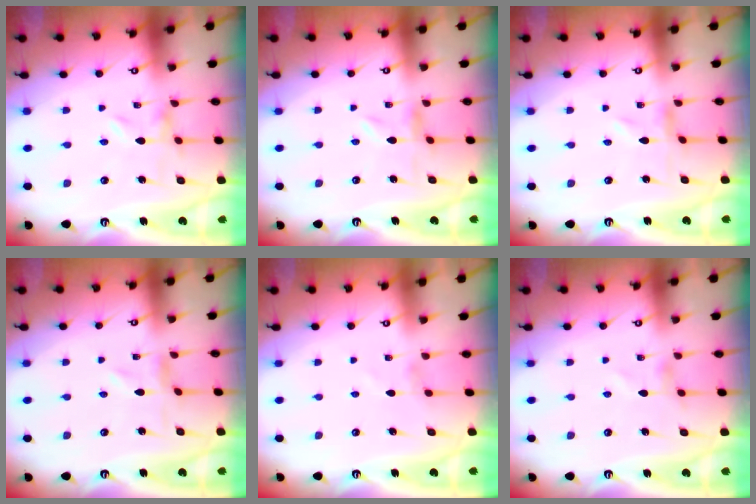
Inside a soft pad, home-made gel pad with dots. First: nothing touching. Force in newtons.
{"total": 0.7, "press": 0.6, "slide": 0.3}
{"total": 0.0}
{"total": 1.0, "press": 1.0, "slide": 0.2}
{"total": 0.6, "press": 0.6, "slide": 0.2}
{"total": 0.8, "press": 0.7, "slide": 0.2}